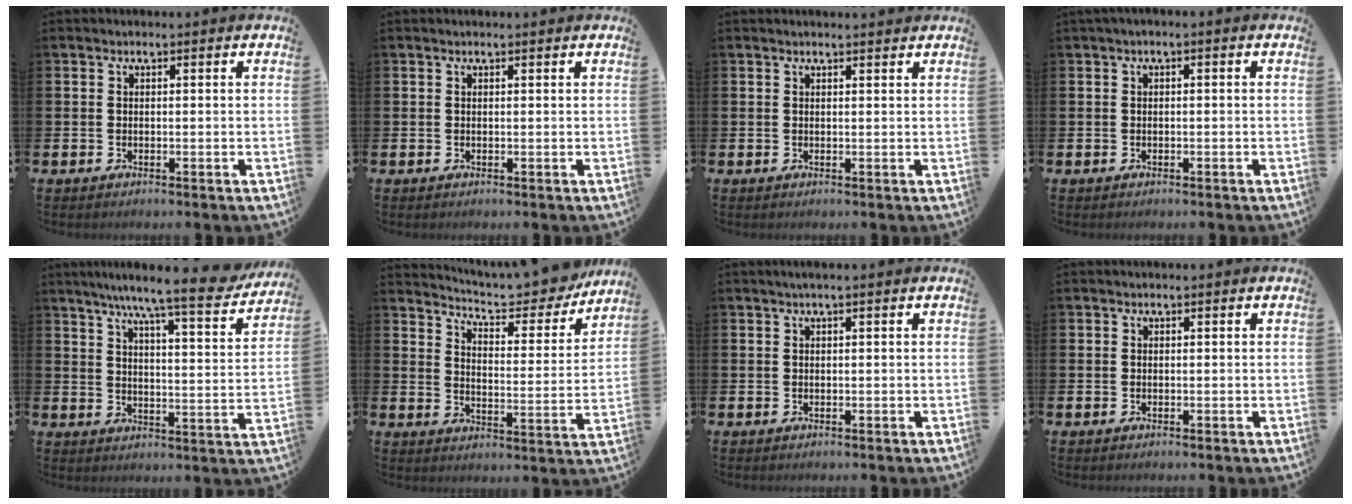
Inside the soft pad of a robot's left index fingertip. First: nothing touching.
{"total": 0.0}
{"total": 0.9, "force": [0.9, 0.0, 0.2], "torque": [0.009, -0.005, 0.014]}
{"total": 0.7, "force": [-0.3, 0.1, 0.6], "torque": [-0.016, 0.003, -0.003]}
{"total": 9.4, "force": [8.2, 0.2, 4.7], "torque": [-0.095, -0.053, 0.133]}
{"total": 6.7, "force": [6.4, 1.0, 1.7], "torque": [-0.048, -0.055, 0.104]}
{"total": 0.8, "force": [0.4, 0.0, 0.7], "torque": [-0.020, 0.005, 0.008]}
{"total": 0.0}